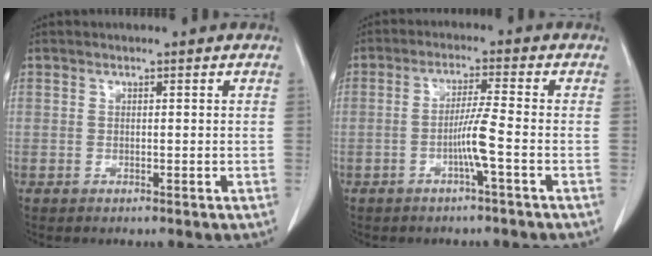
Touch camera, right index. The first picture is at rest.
{"total": 4.8, "force": [-1.6, -0.8, 4.4], "torque": [-0.086, 0.001, -0.031]}